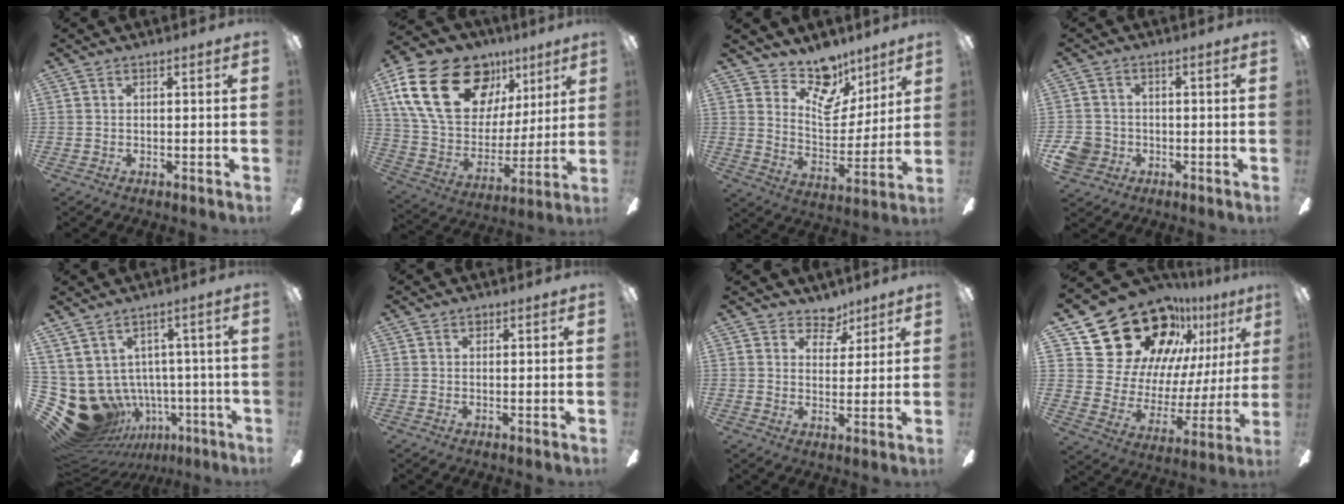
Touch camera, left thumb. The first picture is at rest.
{"total": 26.0, "force": [13.1, 16.3, 15.5], "torque": [-0.291, -0.056, 0.242]}
{"total": 14.1, "force": [10.3, 7.7, 5.8], "torque": [-0.089, -0.073, 0.192]}
{"total": 6.4, "force": [-2.0, 5.7, 2.3], "torque": [-0.059, 0.014, -0.038]}
{"total": 13.5, "force": [-2.5, 11.7, 6.3], "torque": [-0.178, -0.008, -0.010]}
{"total": 1.0, "force": [0.5, 0.7, 0.5], "torque": [-0.003, -0.001, 0.008]}
{"total": 6.0, "force": [4.5, 3.7, 1.4], "torque": [-0.014, -0.026, 0.078]}
{"total": 26.5, "force": [18.8, 15.4, 10.8], "torque": [-0.165, -0.127, 0.360]}